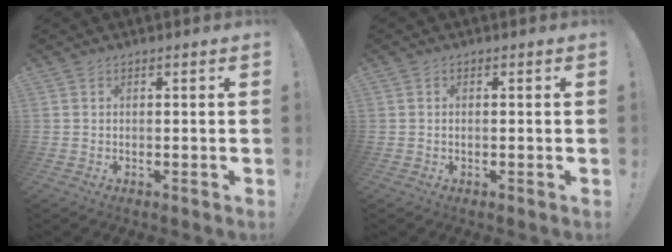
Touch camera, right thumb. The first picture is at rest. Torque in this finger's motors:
{"motor_torque": [-0.30, -0.47, 0.04, -0.01, -0.04]}